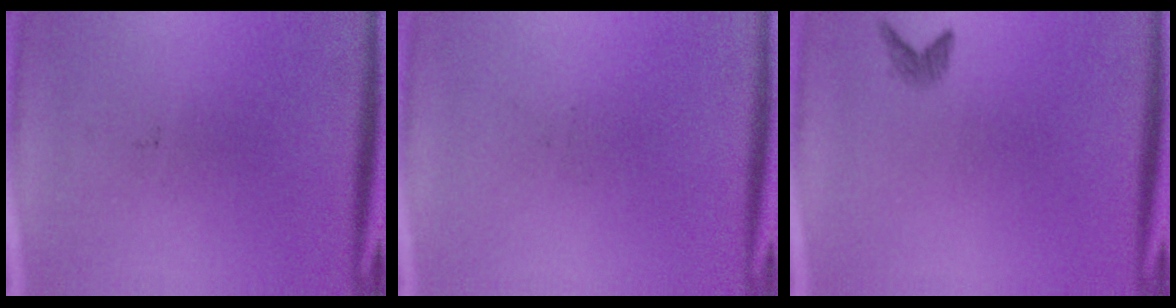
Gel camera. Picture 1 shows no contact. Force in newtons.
{"total": 0.0}
{"total": 1.1}